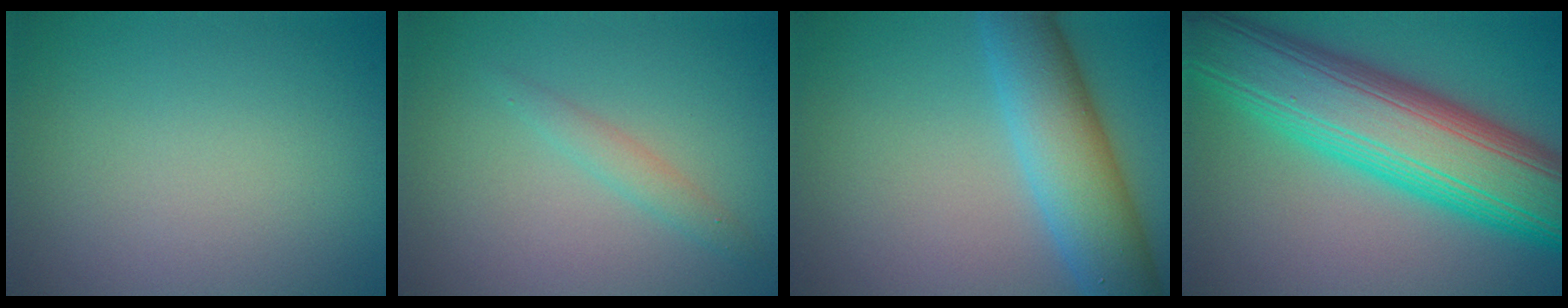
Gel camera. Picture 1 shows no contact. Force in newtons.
{"total": 1.4, "press": 1.4, "slide": 0.1}
{"total": 7.1, "press": 7.1, "slide": 0.3}
{"total": 13.4, "press": 13.4, "slide": 0.2}